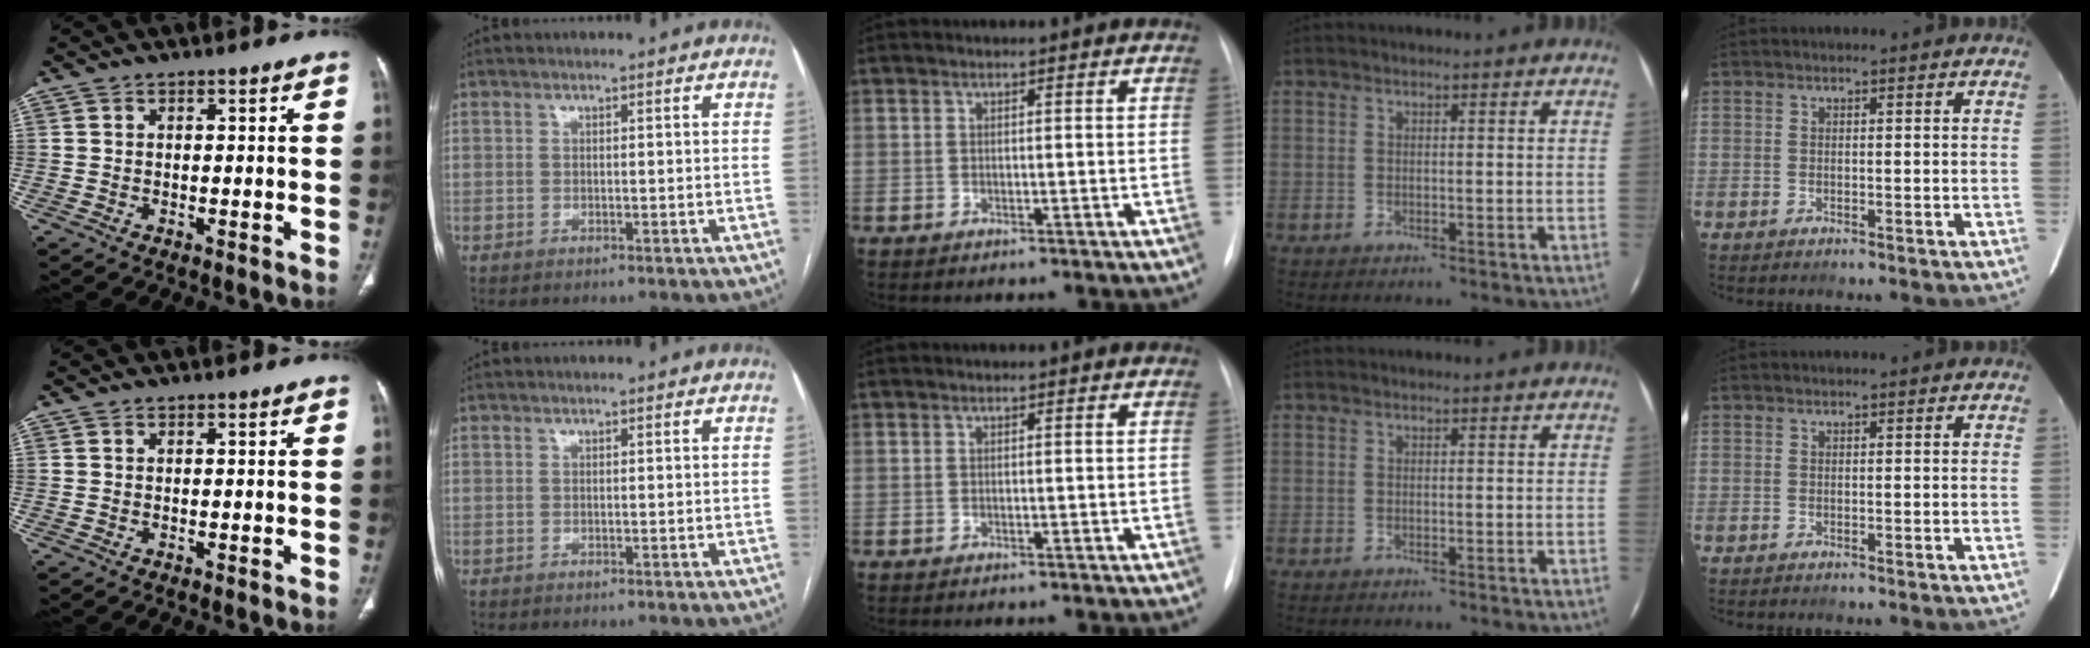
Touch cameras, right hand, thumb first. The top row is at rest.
{}